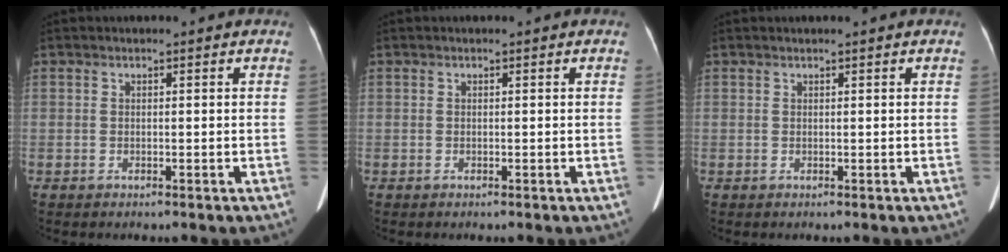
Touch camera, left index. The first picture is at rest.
{"total": 0.0}
{"total": 0.8, "force": [0.7, -0.1, 0.4], "torque": [-0.010, 0.011, 0.015]}